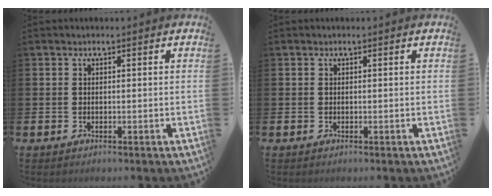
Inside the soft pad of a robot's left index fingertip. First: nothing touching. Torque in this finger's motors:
{"motor_torque": [-0.01, 0.01, 0.00, 0.00]}